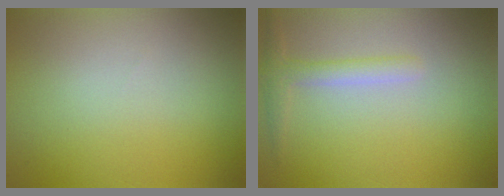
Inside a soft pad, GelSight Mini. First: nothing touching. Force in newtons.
{"total": 1.9, "press": 1.9, "slide": 0.1}